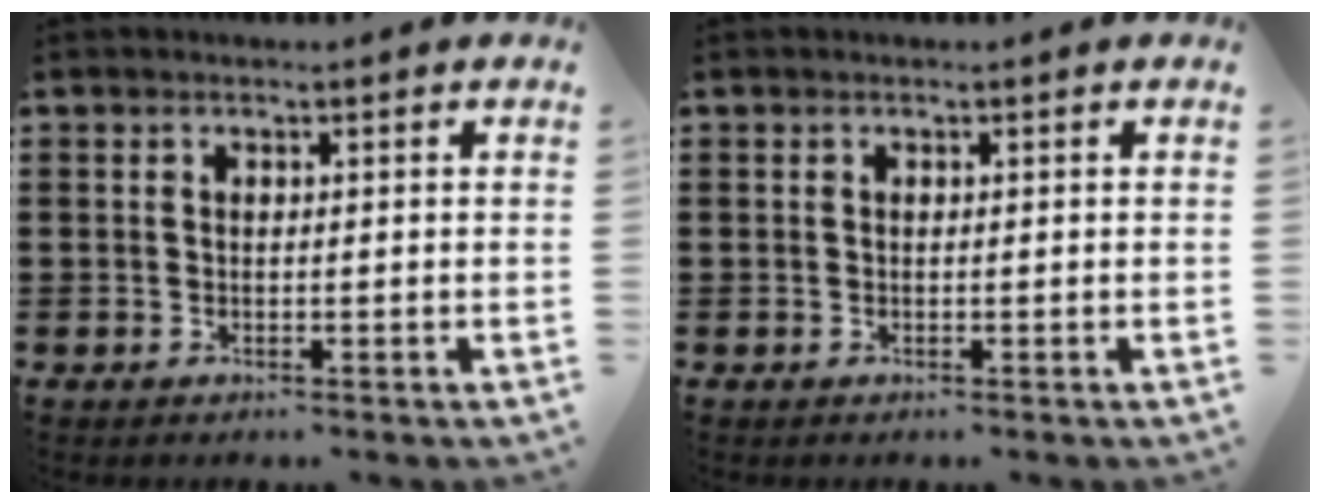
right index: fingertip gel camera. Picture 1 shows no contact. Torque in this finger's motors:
{"motor_torque": [0.36, 0.46, 0.00, 0.00]}